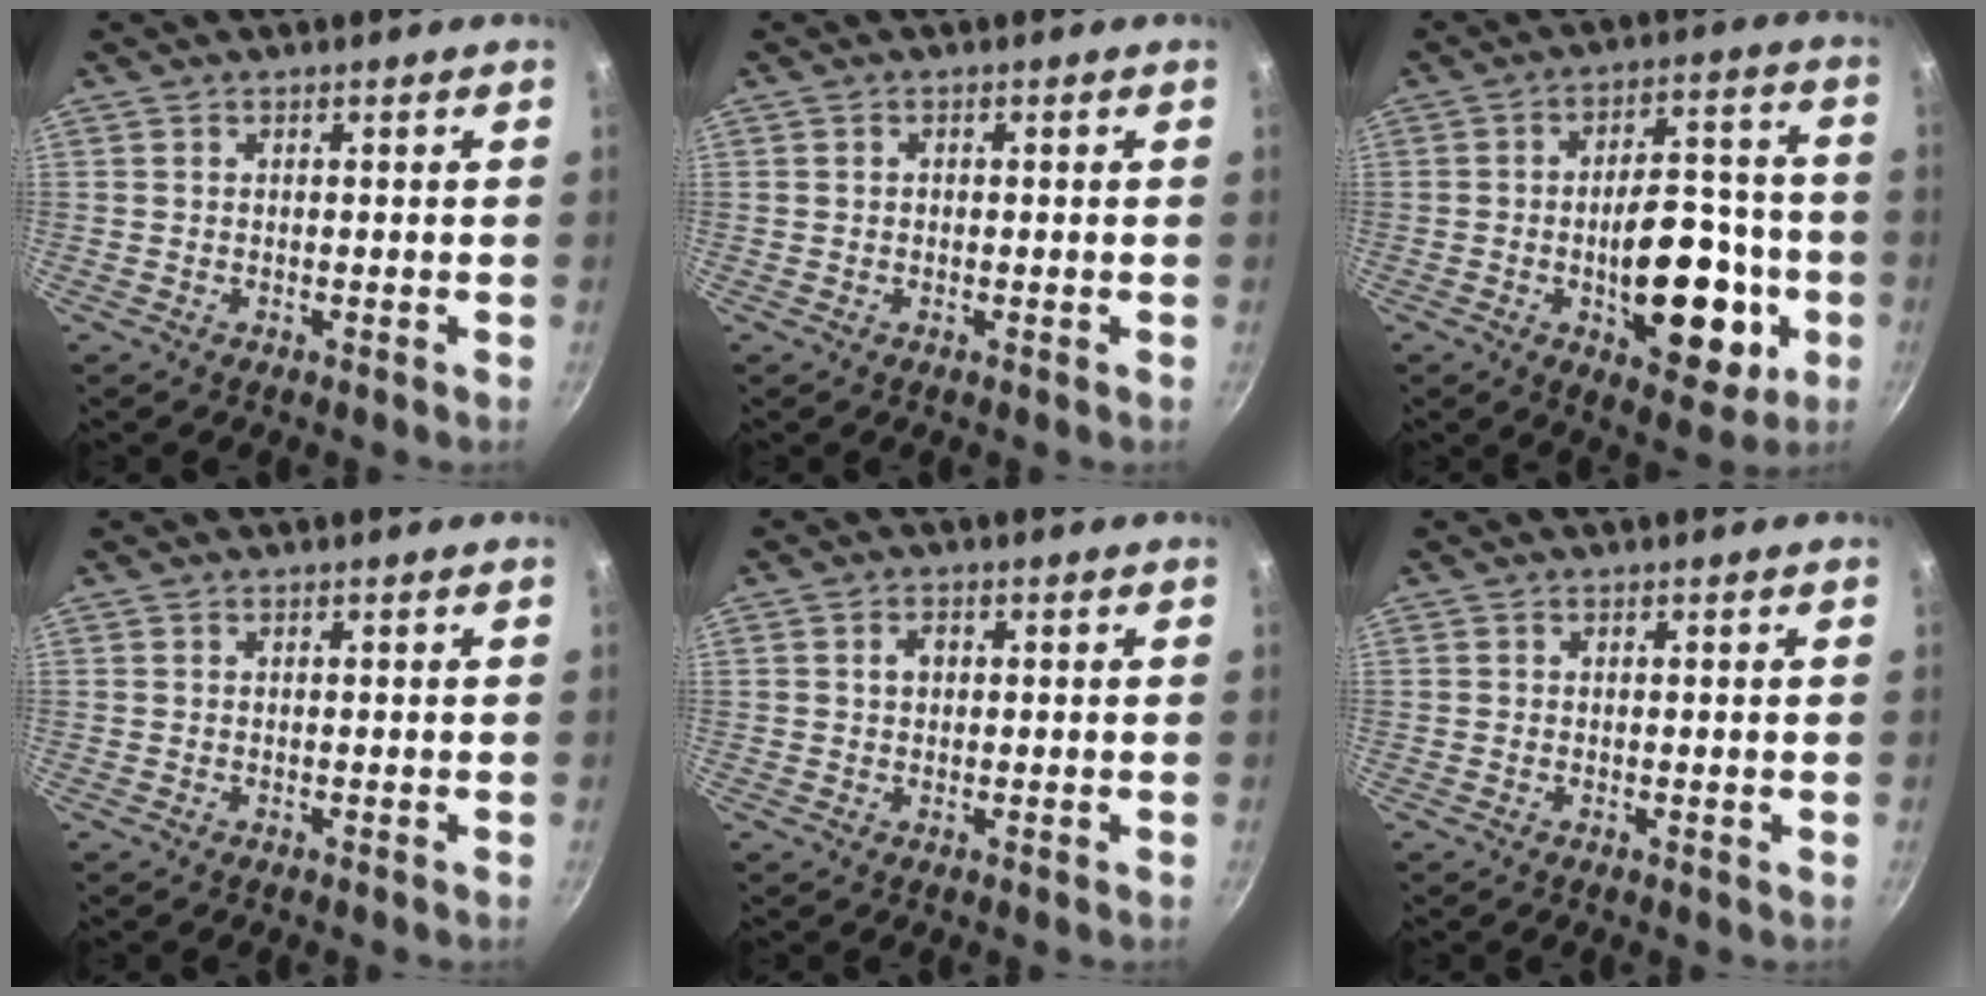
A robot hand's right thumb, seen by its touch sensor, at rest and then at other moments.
{"total": 0.7, "force": [-0.1, 0.6, 0.3], "torque": [-0.004, 0.004, -0.001]}
{"total": 19.3, "force": [-4.8, 9.9, 15.8], "torque": [-0.170, 0.030, -0.061]}
{"total": 0.0}
{"total": 2.3, "force": [0.4, 1.8, 1.4], "torque": [-0.014, 0.005, 0.006]}
{"total": 0.0}